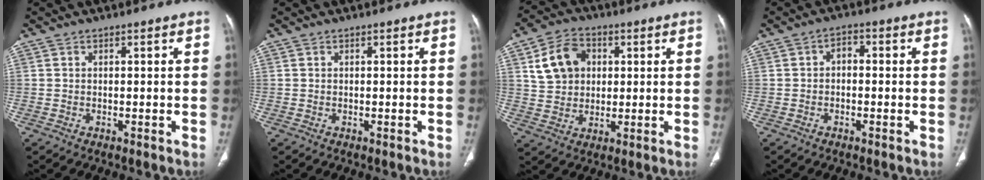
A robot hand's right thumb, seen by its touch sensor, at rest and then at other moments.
{"total": 0.0}
{"total": 10.4, "force": [3.0, 8.1, 5.7], "torque": [-0.082, 0.003, 0.057]}
{"total": 2.7, "force": [-0.3, 1.9, 1.9], "torque": [-0.018, 0.012, -0.014]}